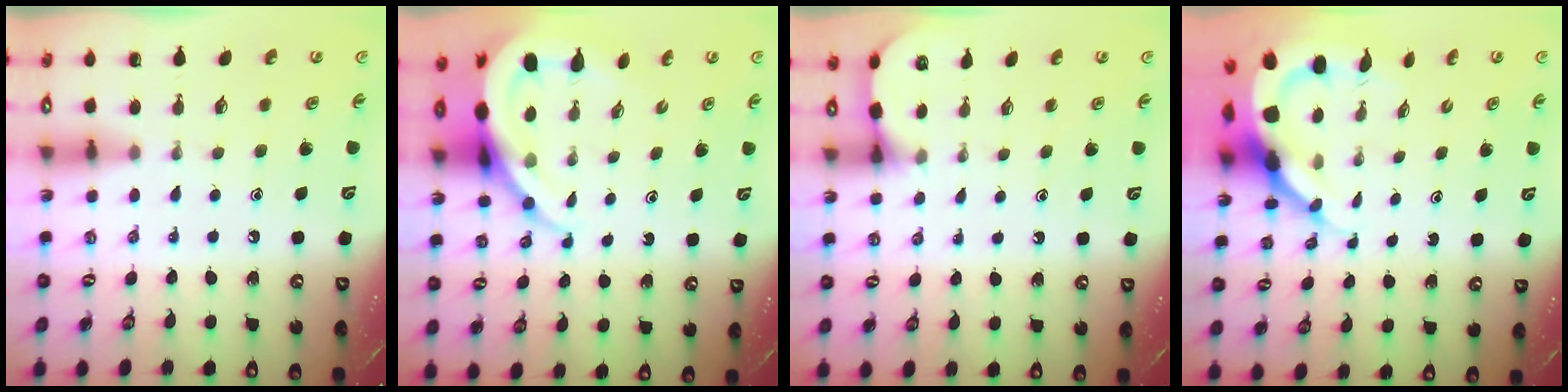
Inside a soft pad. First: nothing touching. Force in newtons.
{"total": 11.5, "press": 11.4, "slide": 1.2}
{"total": 3.5, "press": 3.4, "slide": 0.3}
{"total": 9.0, "press": 9.0, "slide": 1.2}